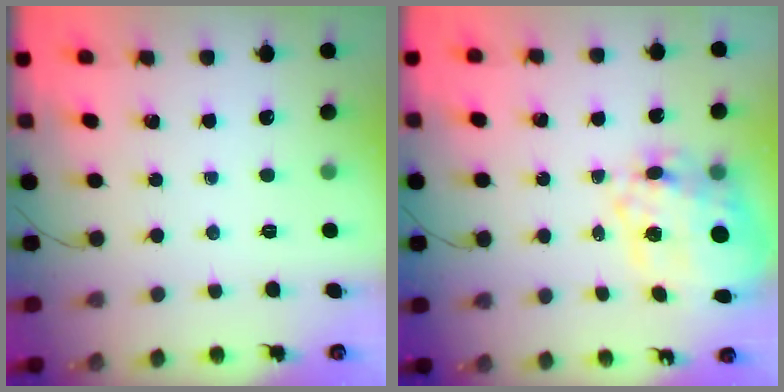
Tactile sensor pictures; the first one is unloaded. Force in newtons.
{"total": 18.9, "press": 18.5, "slide": 3.9}